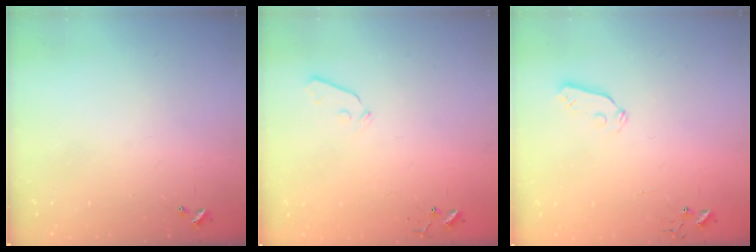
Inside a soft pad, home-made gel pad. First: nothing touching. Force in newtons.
{"total": 3.7, "press": 3.6, "slide": 0.6}
{"total": 3.8, "press": 3.8, "slide": 0.6}